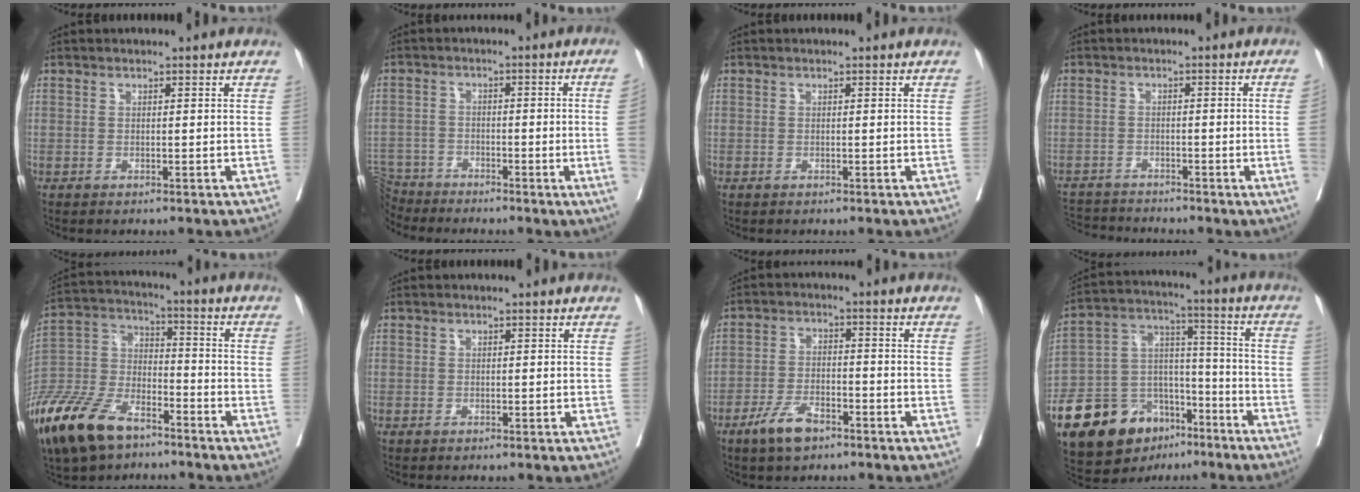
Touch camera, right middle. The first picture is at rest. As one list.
[{"total": 7.3, "force": [-5.1, -0.3, 5.2], "torque": [-0.090, 0.016, -0.088]}, {"total": 0.0}, {"total": 5.6, "force": [-4.3, -1.7, 3.1], "torque": [-0.057, 0.005, -0.073]}, {"total": 21.3, "force": [-14.6, 9.3, 12.5], "torque": [-0.329, -0.036, -0.281]}, {"total": 0.0}, {"total": 6.0, "force": [-4.0, 2.3, 3.8], "torque": [-0.079, -0.001, -0.072]}, {"total": 20.4, "force": [-13.2, 11.2, 10.8], "torque": [-0.217, 0.030, -0.224]}]